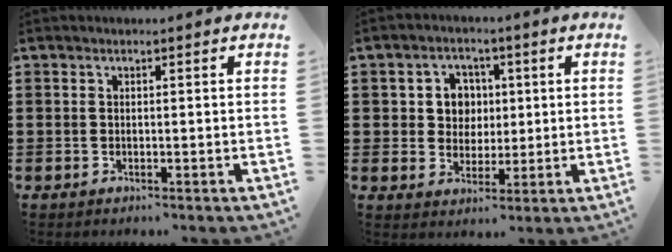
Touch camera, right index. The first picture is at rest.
{"total": 5.2, "force": [0.8, 4.9, 1.7], "torque": [-0.048, 0.015, 0.010]}